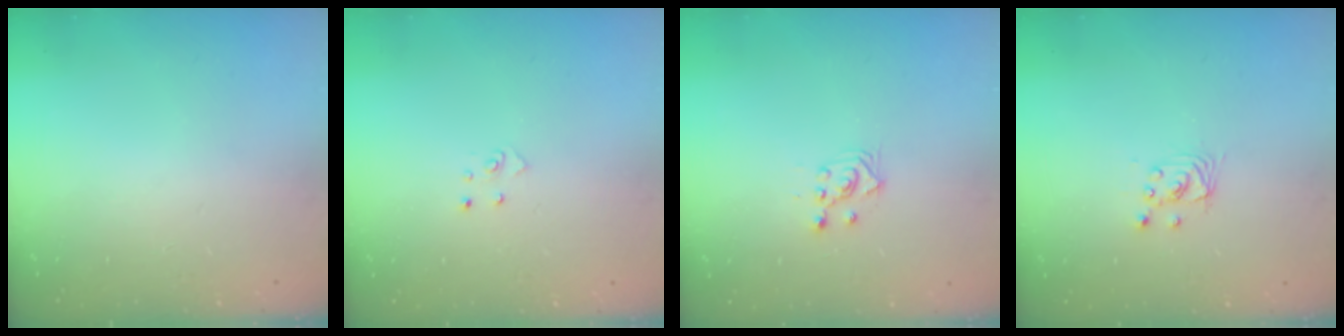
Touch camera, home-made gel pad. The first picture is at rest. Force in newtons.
{"total": 2.6, "press": 2.6, "slide": 0.3}
{"total": 3.1, "press": 3.0, "slide": 0.9}
{"total": 2.8, "press": 2.8, "slide": 0.2}